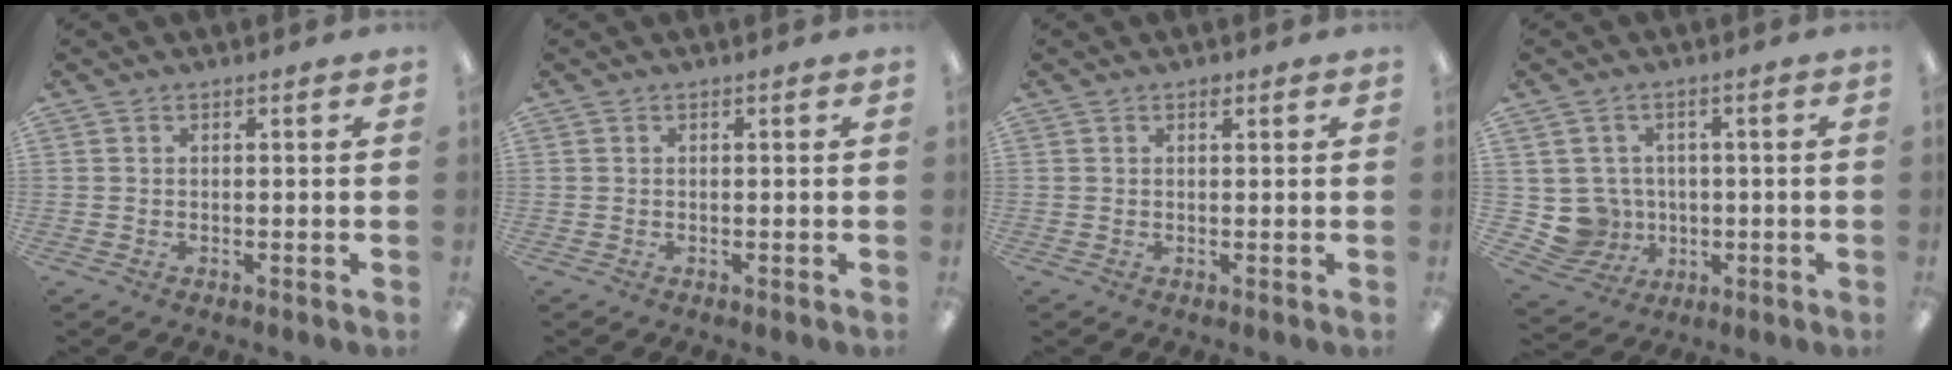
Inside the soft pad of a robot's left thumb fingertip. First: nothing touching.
{"total": 0.0}
{"total": 0.9, "force": [0.6, 0.5, 0.5], "torque": [-0.004, -0.002, 0.009]}
{"total": 6.8, "force": [0.3, 6.8, 0.7], "torque": [-0.034, -0.003, 0.016]}